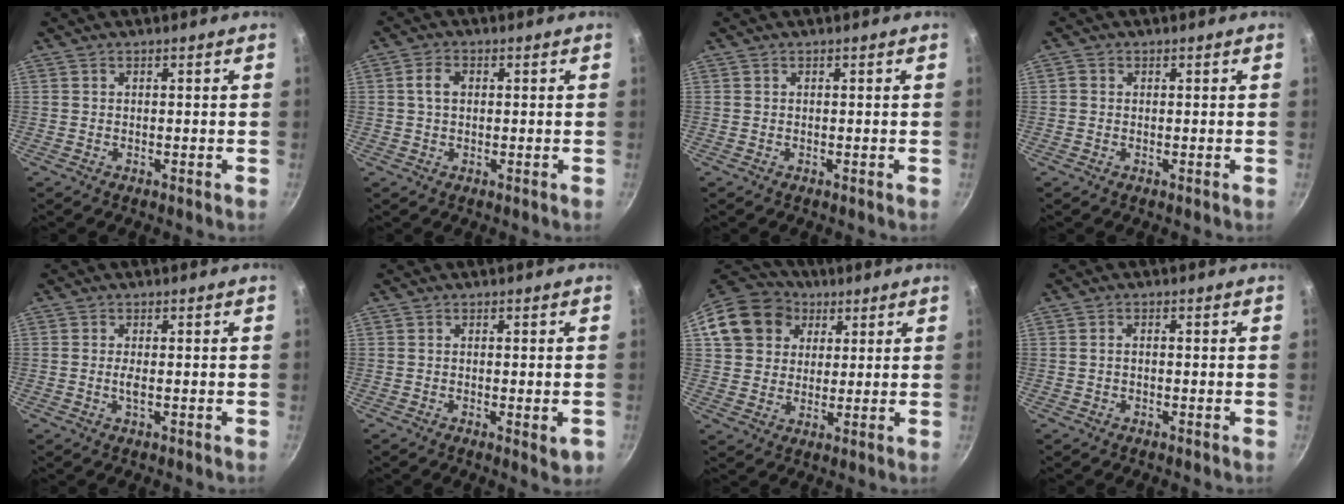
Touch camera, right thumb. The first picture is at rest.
{"total": 3.3, "force": [0.5, 2.2, 2.3], "torque": [-0.037, 0.008, 0.006]}
{"total": 0.0}
{"total": 0.8, "force": [0.1, 0.8, 0.3], "torque": [-0.004, 0.003, -0.001]}
{"total": 1.7, "force": [-0.2, 0.5, 1.6], "torque": [-0.038, 0.000, -0.007]}
{"total": 3.2, "force": [-0.9, 0.8, 3.0], "torque": [-0.041, -0.011, -0.013]}
{"total": 15.0, "force": [5.2, 12.6, 6.2], "torque": [-0.111, 0.024, 0.085]}
{"total": 1.2, "force": [-0.2, 0.7, 0.9], "torque": [-0.019, 0.009, -0.005]}